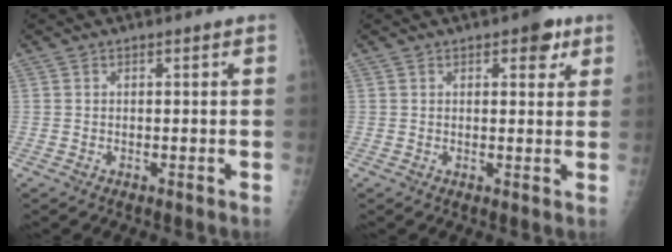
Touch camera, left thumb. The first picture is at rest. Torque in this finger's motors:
{"motor_torque": [1.31, 1.12, 0.16, -0.17, 0.00]}